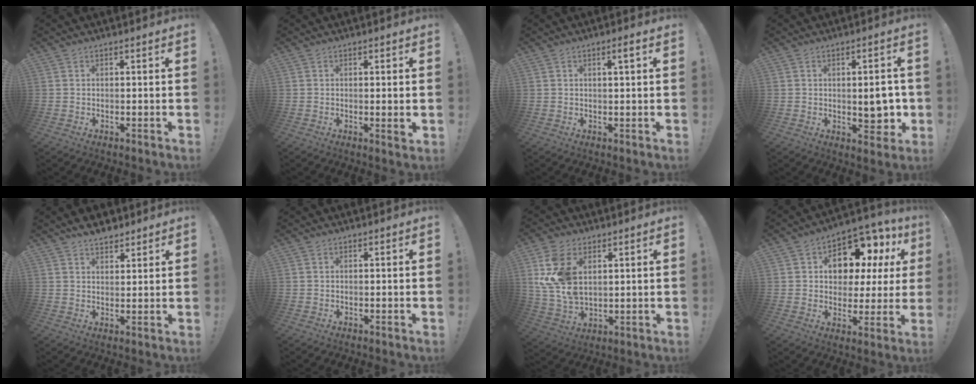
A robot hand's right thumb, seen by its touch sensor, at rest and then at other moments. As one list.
[{"total": 2.3, "force": [0.3, 0.2, 2.3], "torque": [-0.027, -0.005, 0.003]}, {"total": 2.2, "force": [0.9, 0.1, 2.0], "torque": [-0.024, -0.005, 0.009]}, {"total": 8.1, "force": [-0.2, 4.1, 7.0], "torque": [-0.069, -0.011, -0.001]}, {"total": 5.0, "force": [4.4, 2.0, 1.3], "torque": [-0.021, -0.023, 0.080]}, {"total": 0.0}, {"total": 13.4, "force": [4.7, 8.8, 9.0], "torque": [-0.183, -0.022, 0.090]}, {"total": 11.9, "force": [6.2, 7.6, 6.8], "torque": [-0.102, -0.045, 0.111]}]